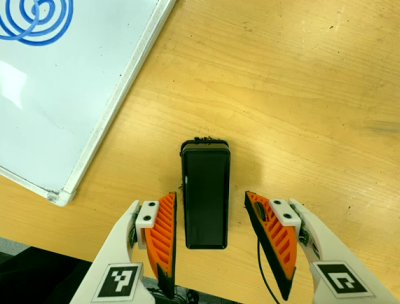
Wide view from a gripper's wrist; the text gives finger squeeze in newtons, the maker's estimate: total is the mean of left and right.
{"total": 0.0}